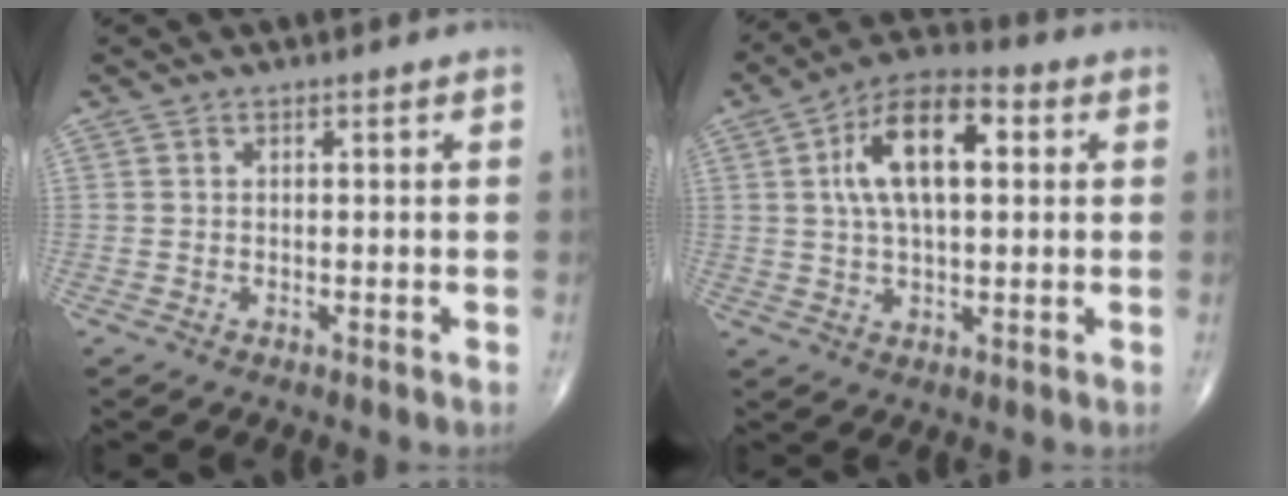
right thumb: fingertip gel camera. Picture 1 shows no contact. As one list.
[{"total": 14.1, "force": [3.1, 6.9, 12.0], "torque": [-0.204, 0.019, 0.048]}]